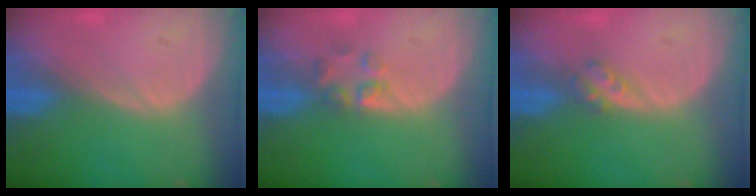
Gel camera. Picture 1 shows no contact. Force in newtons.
{"total": 2.6, "press": 2.6, "slide": 0.2}
{"total": 2.5, "press": 2.1, "slide": 1.4}